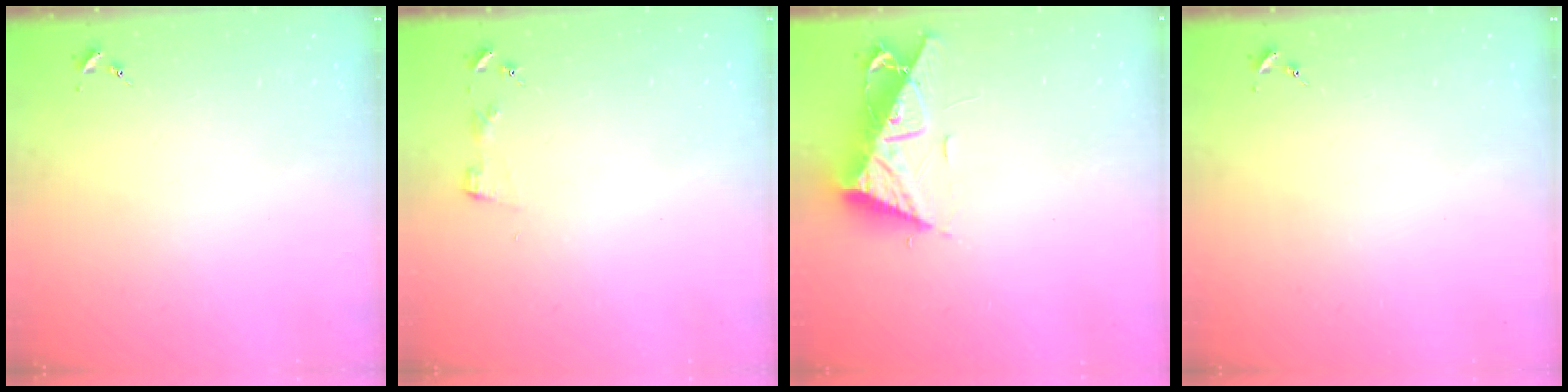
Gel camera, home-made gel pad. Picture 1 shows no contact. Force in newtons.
{"total": 2.9, "press": 2.9, "slide": 0.3}
{"total": 11.7, "press": 11.6, "slide": 0.9}
{"total": 0.0}